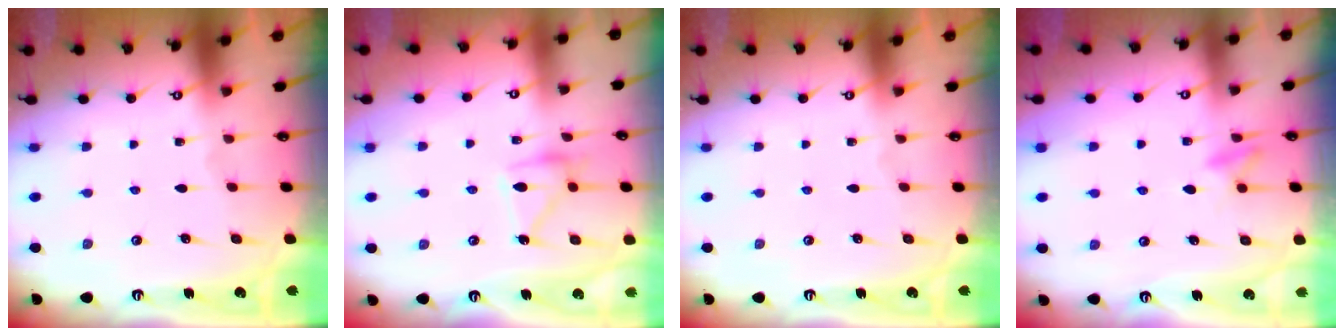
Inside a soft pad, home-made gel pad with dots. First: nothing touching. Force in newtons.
{"total": 13.5, "press": 13.5, "slide": 0.8}
{"total": 0.0}
{"total": 10.1, "press": 10.0, "slide": 1.3}